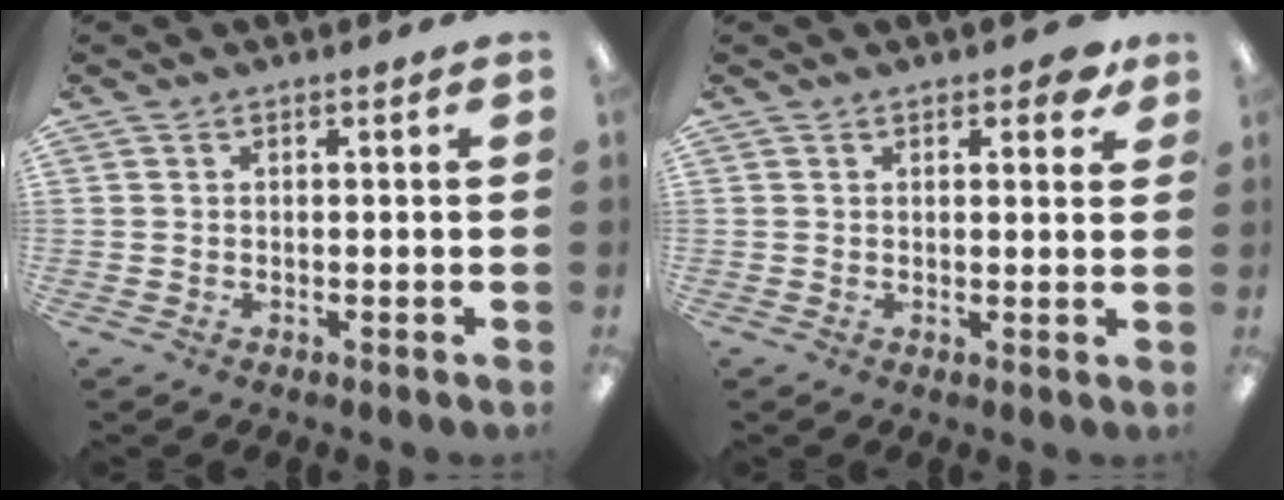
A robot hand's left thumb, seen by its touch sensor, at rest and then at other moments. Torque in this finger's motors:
{"motor_torque": [-0.30, -0.13, -0.22, 0.04, 0.06]}